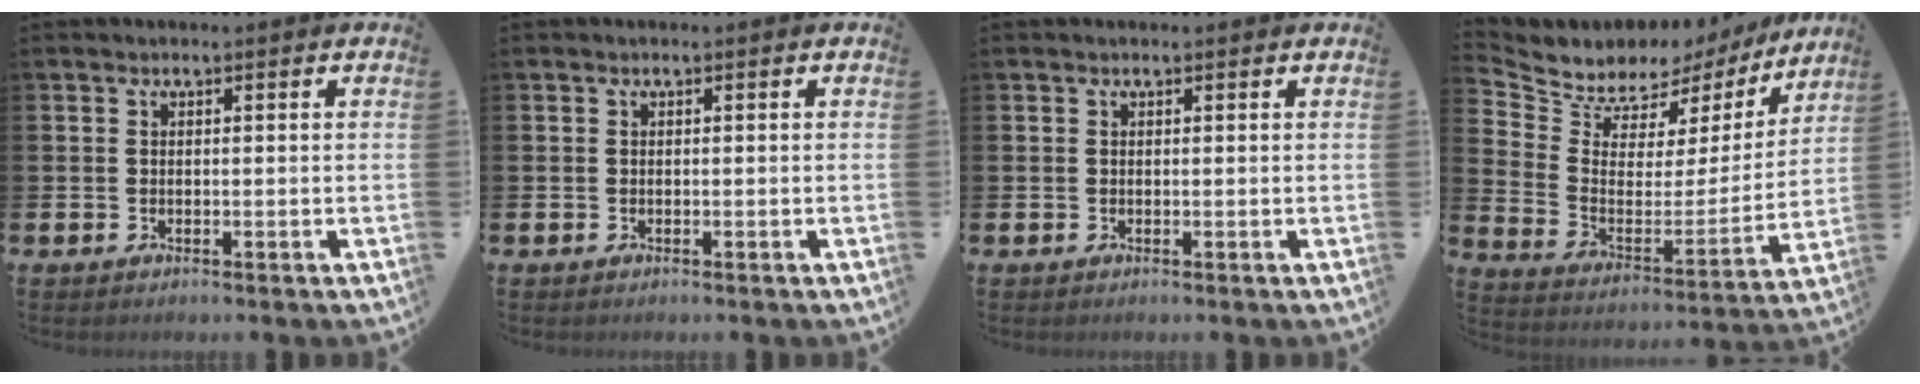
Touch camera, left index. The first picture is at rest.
{"total": 0.0}
{"total": 0.0}
{"total": 7.1, "force": [6.3, 3.4, 0.4], "torque": [-0.056, -0.050, 0.111]}